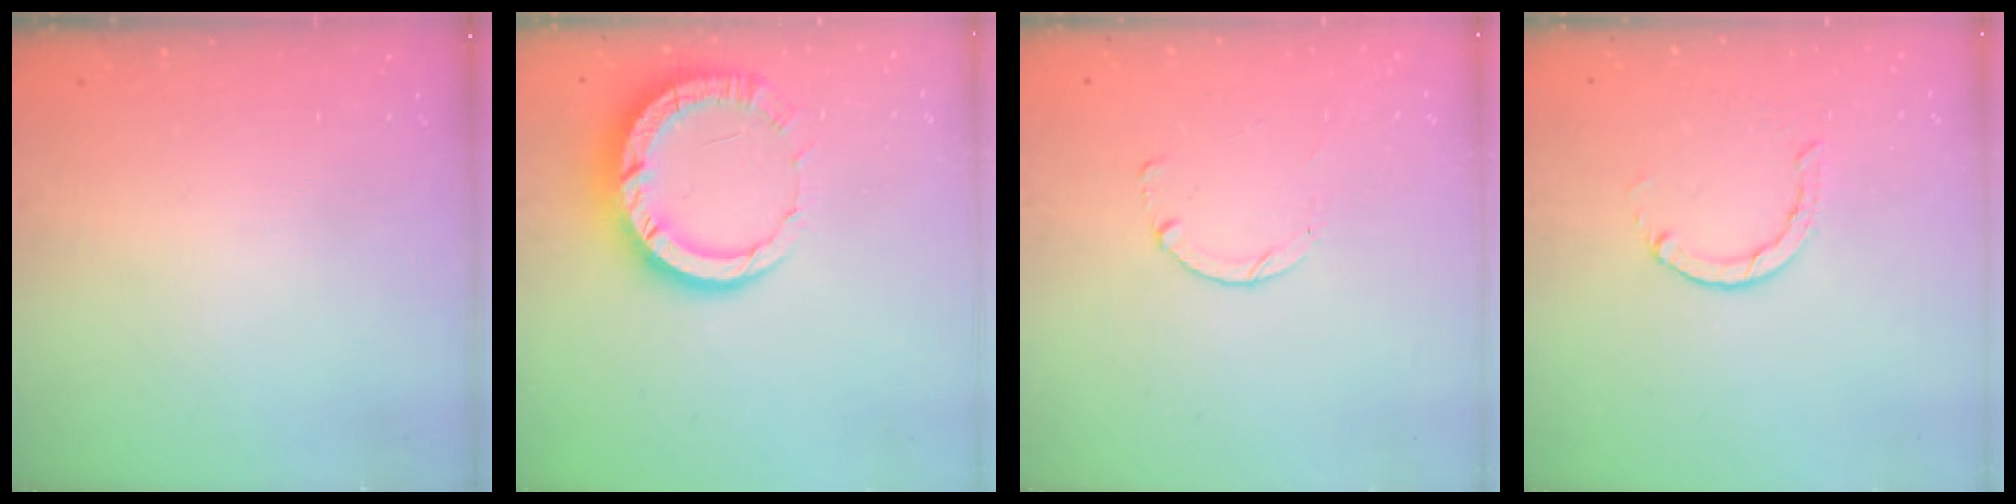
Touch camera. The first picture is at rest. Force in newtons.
{"total": 11.3, "press": 11.2, "slide": 1.2}
{"total": 0.0}
{"total": 1.3, "press": 1.2, "slide": 0.3}